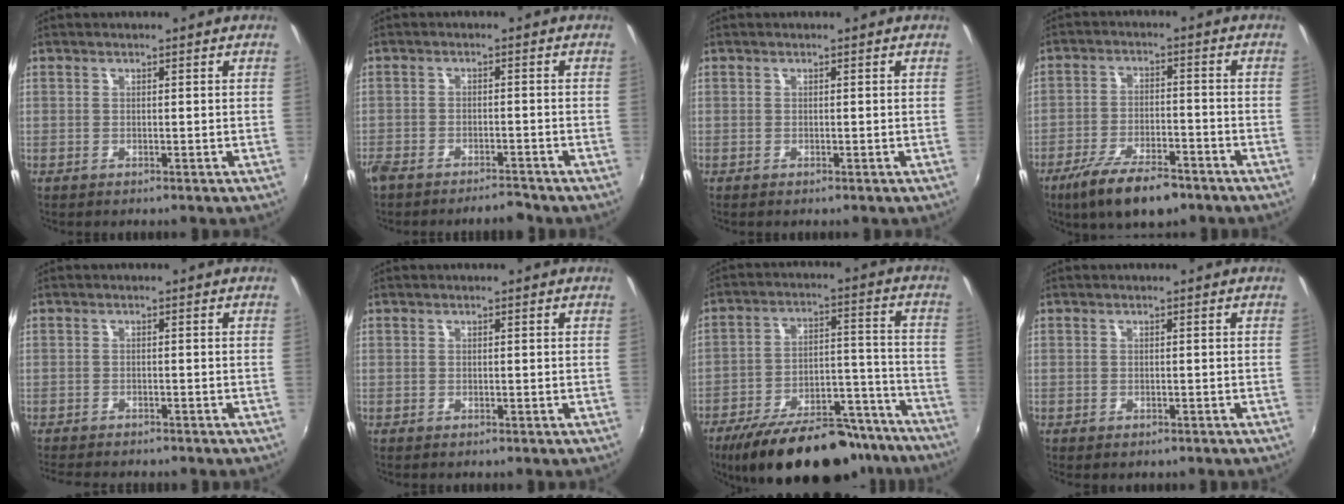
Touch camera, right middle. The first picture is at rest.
{"total": 5.7, "force": [-5.2, 1.3, 1.9], "torque": [-0.060, -0.009, -0.087]}
{"total": 0.0}
{"total": 12.0, "force": [-8.6, 4.0, 7.5], "torque": [-0.163, -0.025, -0.145]}
{"total": 6.4, "force": [-5.7, 1.3, 2.4], "torque": [-0.060, -0.020, -0.090]}
{"total": 0.0}
{"total": 25.6, "force": [-20.5, 9.7, 12.0], "torque": [-0.208, 0.010, -0.274]}
{"total": 1.6, "force": [-1.2, 0.8, 0.7], "torque": [-0.015, -0.009, -0.017]}